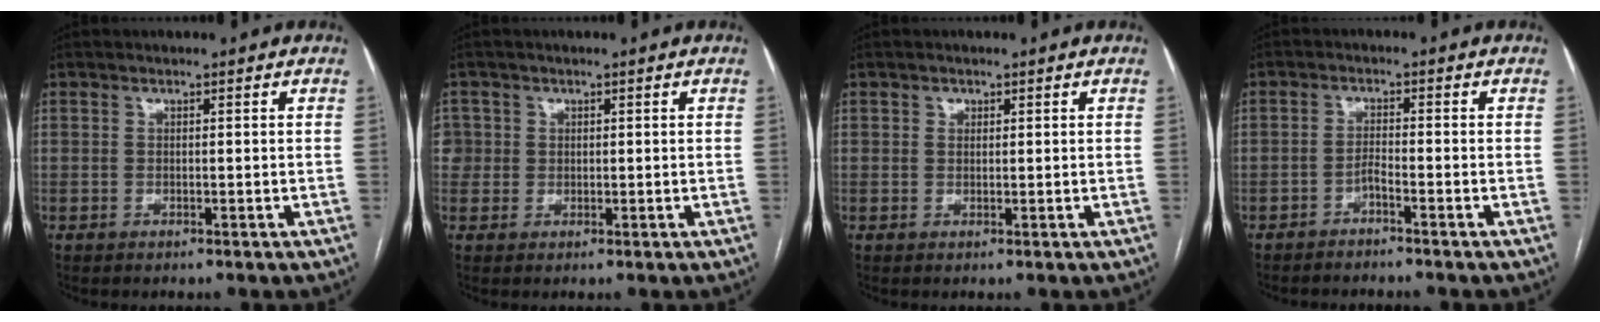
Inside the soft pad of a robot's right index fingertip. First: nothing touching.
{"total": 3.2, "force": [0.5, 3.2, 0.2], "torque": [0.007, 0.011, 0.012]}
{"total": 0.9, "force": [0.4, 0.8, 0.2], "torque": [0.003, 0.000, 0.004]}
{"total": 2.9, "force": [-2.5, -0.5, 1.5], "torque": [-0.022, 0.003, -0.041]}